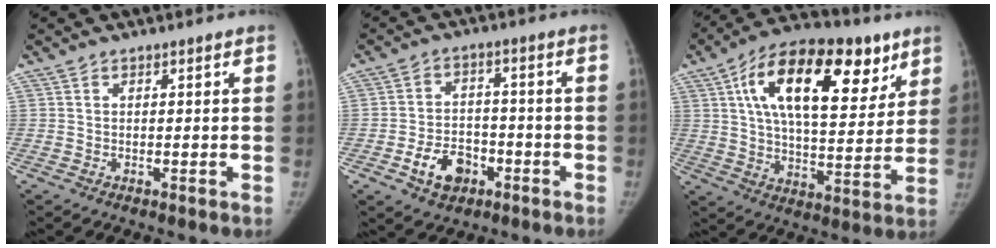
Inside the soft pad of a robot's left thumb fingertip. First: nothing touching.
{"total": 8.3, "force": [-3.8, 5.8, 4.4], "torque": [-0.052, 0.026, -0.061]}
{"total": 24.3, "force": [10.5, 11.9, 18.4], "torque": [-0.262, -0.006, 0.169]}